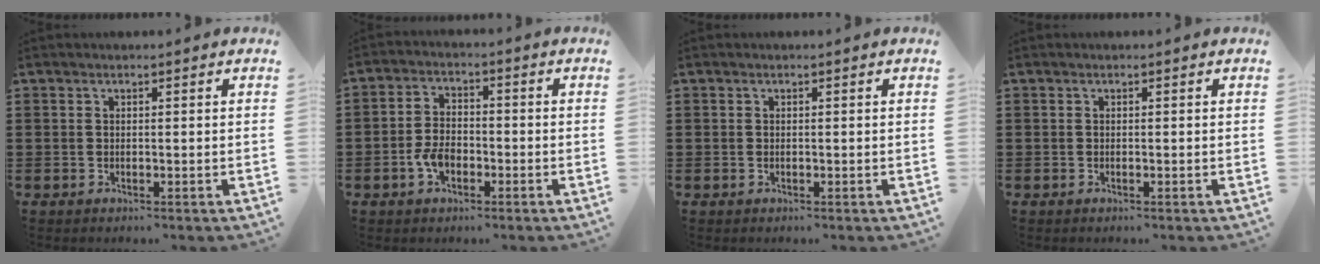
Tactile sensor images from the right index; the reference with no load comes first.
{"total": 4.7, "force": [-1.9, 2.8, 3.3], "torque": [-0.077, 0.001, -0.040]}
{"total": 0.0}
{"total": 0.0}